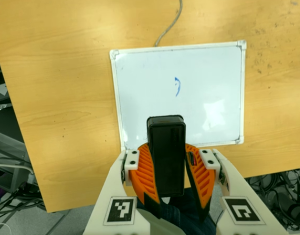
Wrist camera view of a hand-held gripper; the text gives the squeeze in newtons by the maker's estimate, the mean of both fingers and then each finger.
{"total": 11.6, "left": 10.7, "right": 12.5}